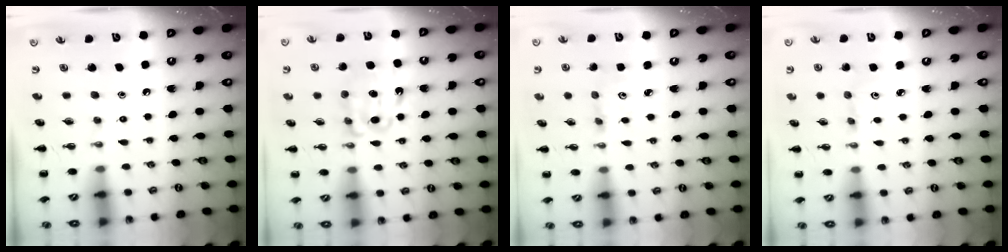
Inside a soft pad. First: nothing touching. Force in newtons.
{"total": 9.2, "press": 9.1, "slide": 1.0}
{"total": 2.4, "press": 2.3, "slide": 0.8}
{"total": 2.8, "press": 2.6, "slide": 0.9}